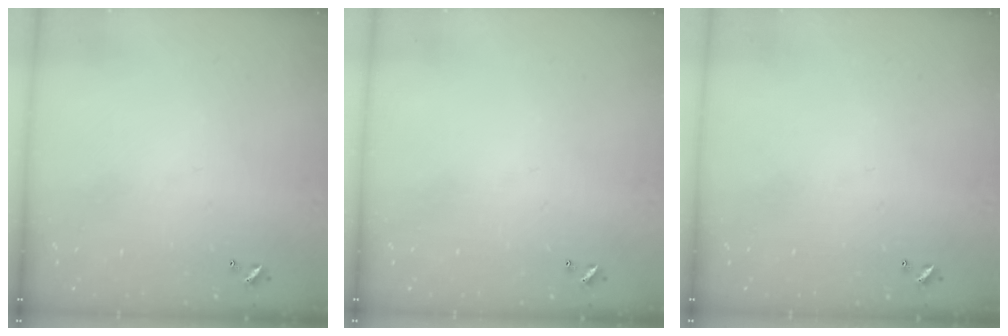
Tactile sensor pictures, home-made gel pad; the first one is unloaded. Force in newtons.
{"total": 0.0}
{"total": 0.0}